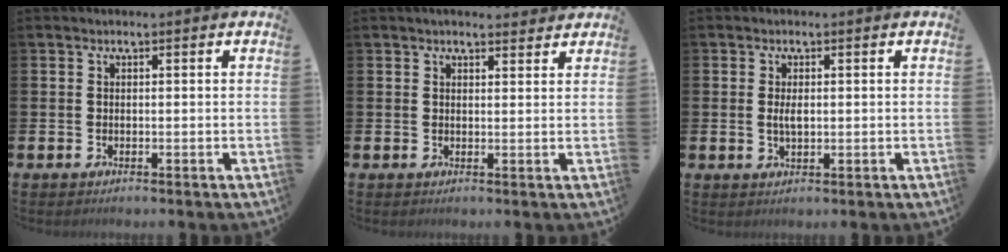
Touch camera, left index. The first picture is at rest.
{"total": 2.2, "force": [2.2, 0.5, 0.2], "torque": [0.000, -0.010, 0.038]}
{"total": 2.0, "force": [0.2, 0.9, 1.8], "torque": [-0.032, 0.002, 0.000]}